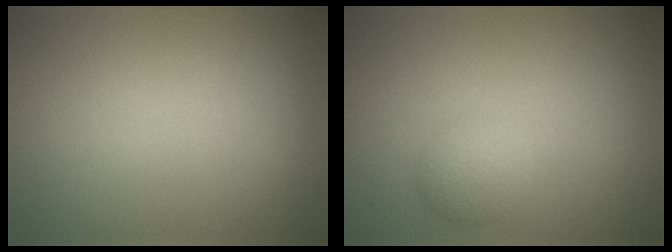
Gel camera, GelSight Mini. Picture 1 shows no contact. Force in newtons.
{"total": 2.1, "press": 2.1, "slide": 0.2}